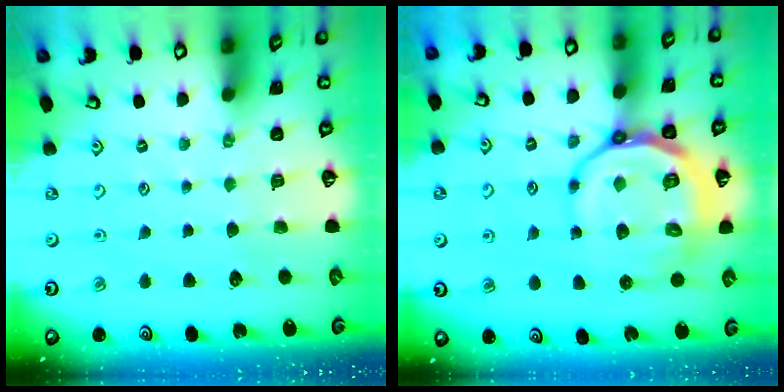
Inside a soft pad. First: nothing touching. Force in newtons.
{"total": 15.0, "press": 14.8, "slide": 2.7}